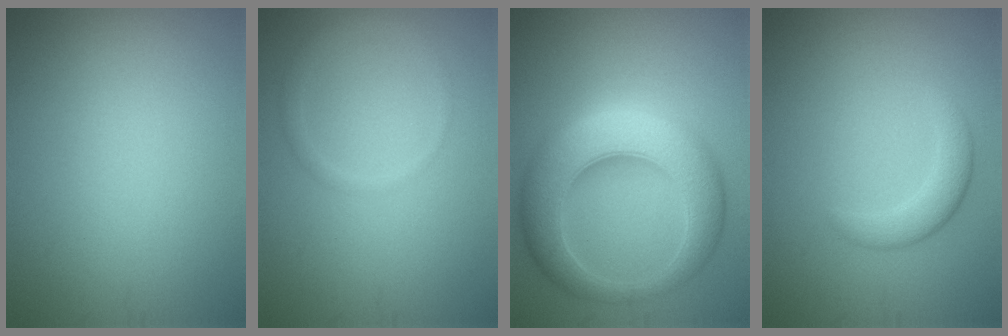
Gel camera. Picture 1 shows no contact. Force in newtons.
{"total": 1.3, "press": 1.3, "slide": 0.0}
{"total": 9.6, "press": 9.6, "slide": 0.2}
{"total": 2.3, "press": 2.3, "slide": 0.2}